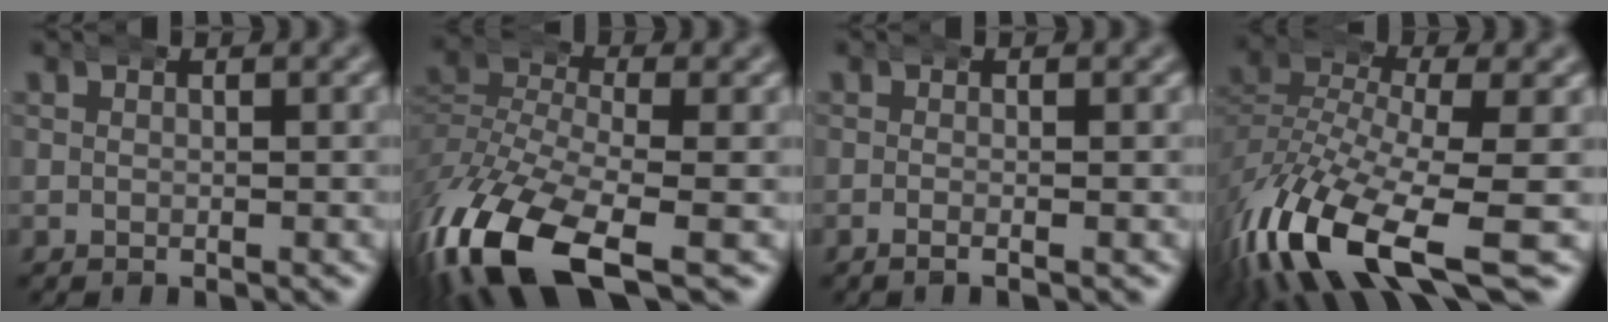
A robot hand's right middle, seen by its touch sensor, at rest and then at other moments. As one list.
[{"total": 10.5, "force": [-5.0, 5.5, 7.4], "torque": [-0.182, -0.050, -0.058]}, {"total": 0.8, "force": [-0.5, -0.2, 0.6], "torque": [-0.014, 0.000, -0.011]}, {"total": 10.3, "force": [-5.2, 4.5, 7.6], "torque": [-0.169, -0.042, -0.066]}]